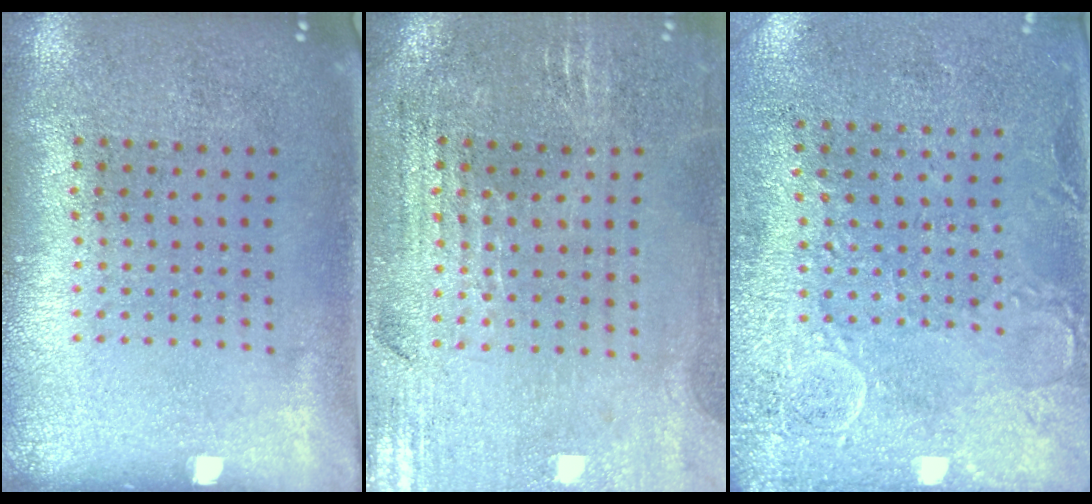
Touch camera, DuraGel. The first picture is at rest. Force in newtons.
{"total": 1.3, "press": 1.3, "slide": 0.3}
{"total": 2.9, "press": 2.4, "slide": 1.7}